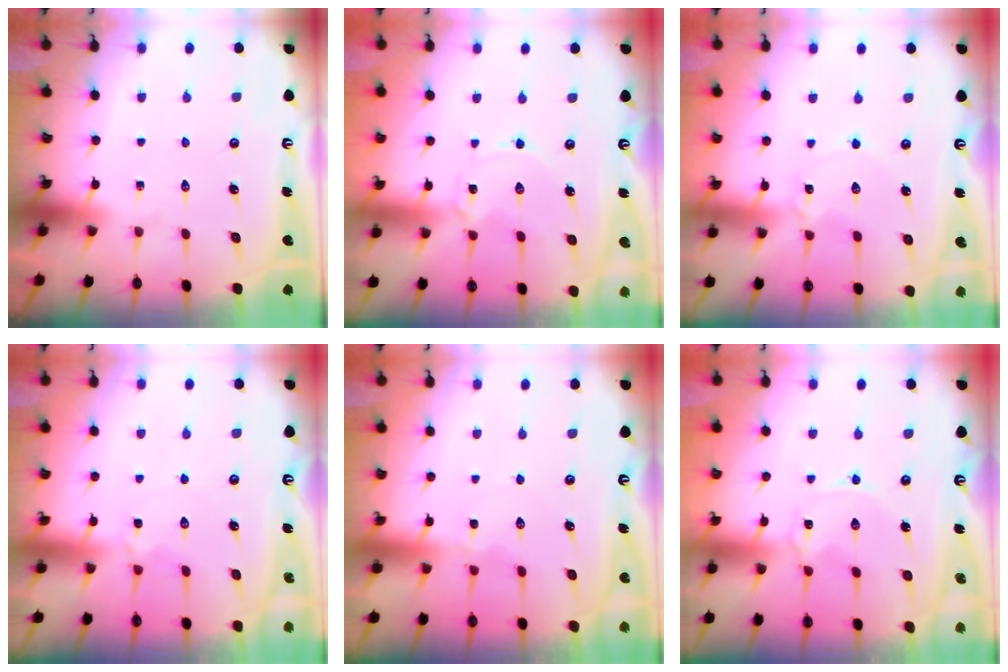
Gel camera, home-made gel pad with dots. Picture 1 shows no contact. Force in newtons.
{"total": 0.9, "press": 0.9, "slide": 0.1}
{"total": 1.6, "press": 1.6, "slide": 0.2}
{"total": 2.8, "press": 2.7, "slide": 0.5}
{"total": 2.3, "press": 2.2, "slide": 0.5}
{"total": 0.0}